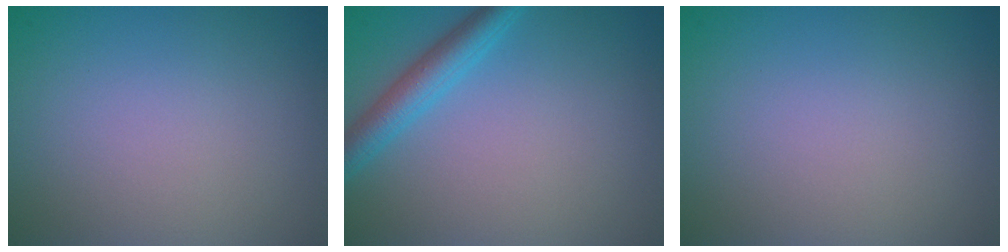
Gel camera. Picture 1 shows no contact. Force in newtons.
{"total": 3.1, "press": 3.1, "slide": 0.1}
{"total": 0.0}